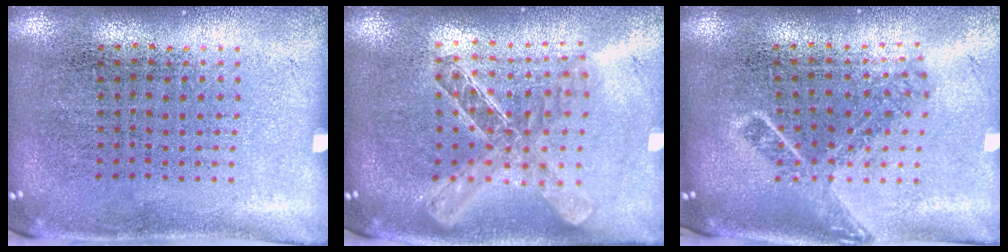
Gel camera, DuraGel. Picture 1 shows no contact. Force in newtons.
{"total": 1.9, "press": 1.7, "slide": 1.0}
{"total": 1.8, "press": 1.3, "slide": 1.2}